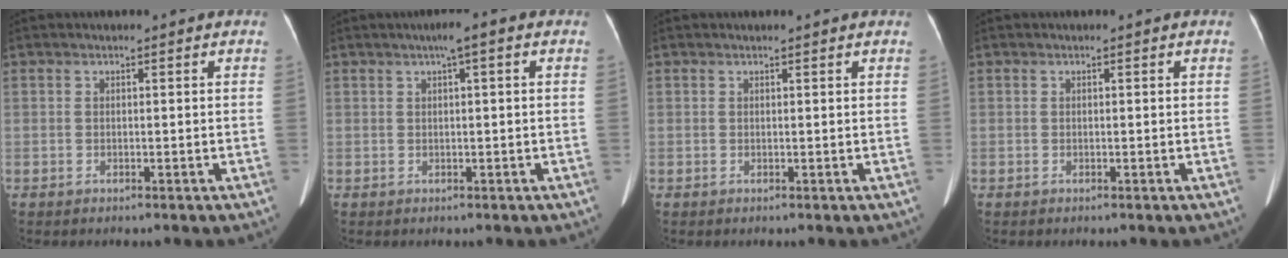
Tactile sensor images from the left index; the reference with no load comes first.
{"total": 2.6, "force": [1.0, 0.2, 2.4], "torque": [-0.037, 0.010, 0.013]}
{"total": 1.5, "force": [1.4, 0.0, 0.6], "torque": [-0.011, 0.012, 0.016]}
{"total": 0.0}